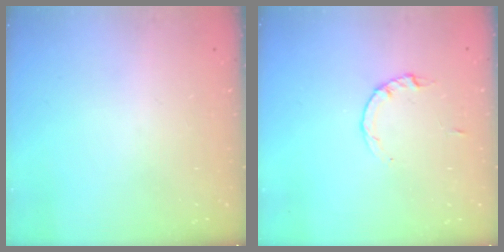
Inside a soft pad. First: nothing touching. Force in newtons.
{"total": 2.2, "press": 2.1, "slide": 0.3}